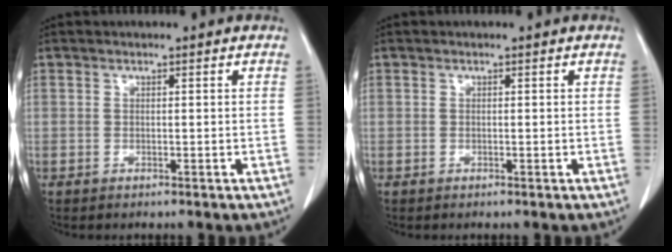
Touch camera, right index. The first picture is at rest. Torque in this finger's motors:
{"motor_torque": [-0.04, 0.01, 0.03, 0.00]}